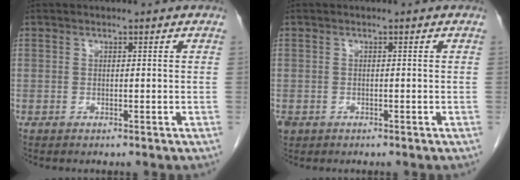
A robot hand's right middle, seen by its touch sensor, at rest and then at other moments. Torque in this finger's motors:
{"motor_torque": [0.10, -0.07, 0.00, 0.00]}